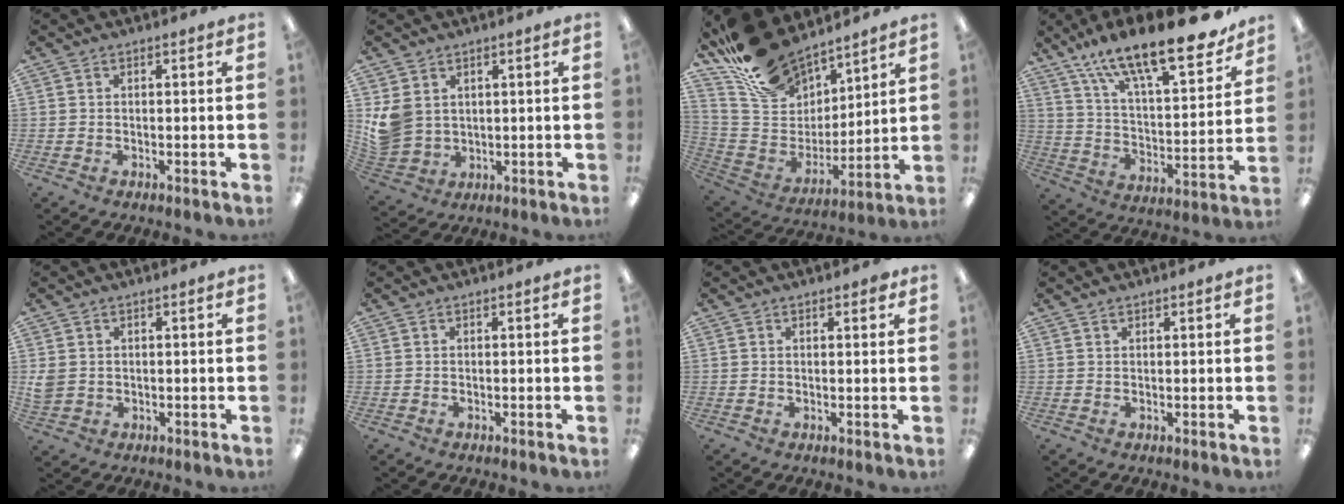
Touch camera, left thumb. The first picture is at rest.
{"total": 6.8, "force": [2.6, 5.6, 2.7], "torque": [-0.060, -0.001, 0.056]}
{"total": 19.2, "force": [15.9, 8.8, 6.2], "torque": [-0.149, -0.103, 0.300]}
{"total": 22.5, "force": [17.3, 5.9, 13.0], "torque": [-0.210, -0.113, 0.292]}
{"total": 2.8, "force": [0.7, 2.4, 1.3], "torque": [-0.026, 0.003, 0.015]}
{"total": 0.0}
{"total": 1.5, "force": [1.2, 0.3, 0.9], "torque": [-0.010, -0.003, 0.019]}
{"total": 0.8, "force": [0.8, 0.2, 0.2], "torque": [-0.006, 0.001, 0.014]}